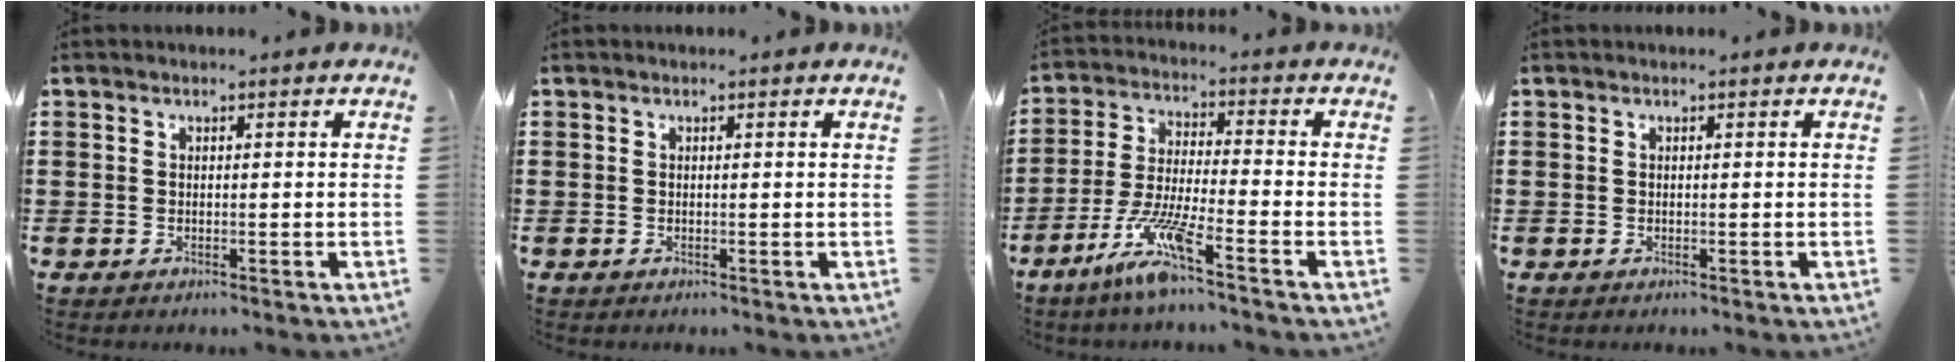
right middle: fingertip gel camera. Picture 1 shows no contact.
{"total": 0.0}
{"total": 8.4, "force": [-5.8, 0.6, 6.1], "torque": [-0.132, -0.014, -0.111]}
{"total": 0.0}